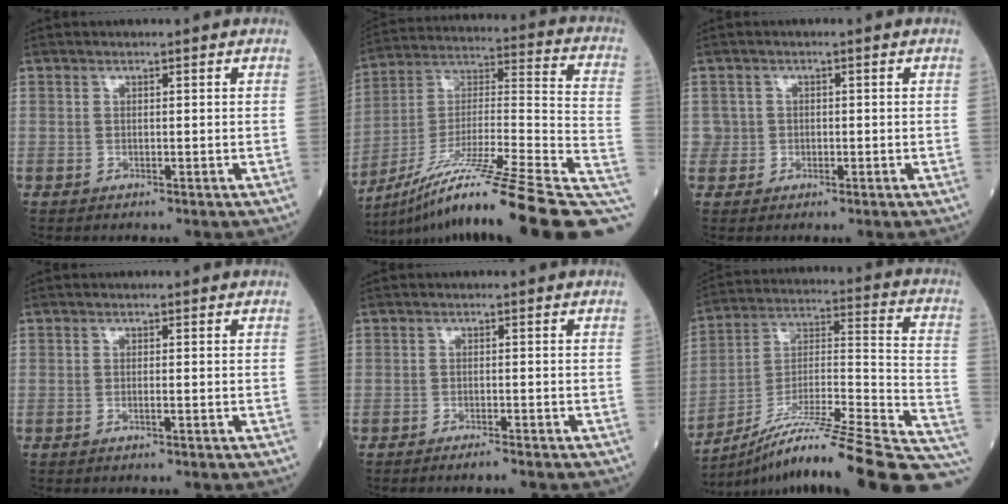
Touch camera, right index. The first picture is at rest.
{"total": 25.9, "force": [-18.2, 0.8, 18.5], "torque": [-0.237, 0.014, -0.306]}
{"total": 2.0, "force": [-0.2, 2.0, -0.1], "torque": [0.013, 0.008, -0.004]}
{"total": 0.7, "force": [-0.3, 0.0, 0.6], "torque": [-0.013, 0.000, -0.005]}
{"total": 2.4, "force": [-2.0, -0.1, 1.2], "torque": [-0.016, -0.001, -0.026]}
{"total": 28.3, "force": [-22.5, 1.7, 17.0], "torque": [-0.190, -0.002, -0.352]}